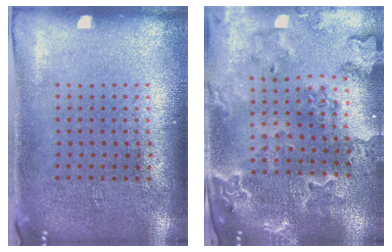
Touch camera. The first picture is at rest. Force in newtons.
{"total": 2.0, "press": 2.0, "slide": 0.2}